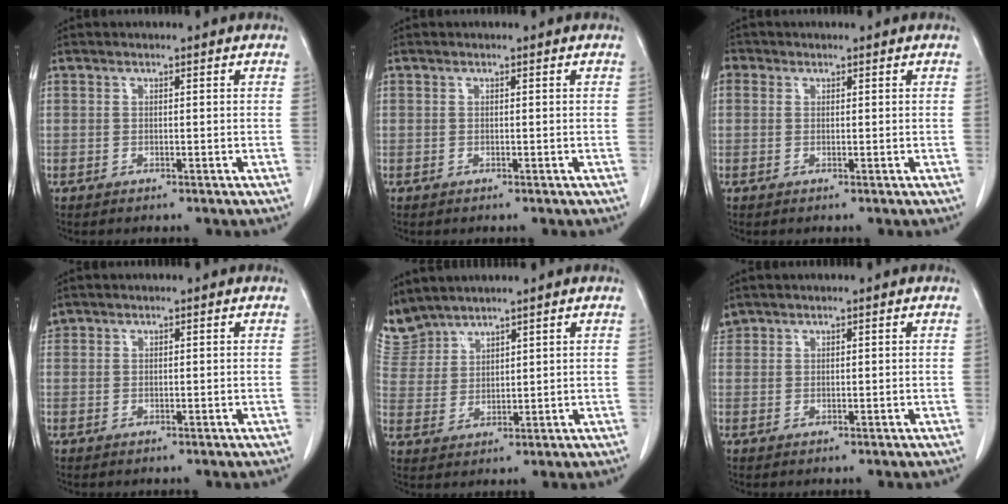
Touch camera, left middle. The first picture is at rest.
{"total": 0.0}
{"total": 1.3, "force": [0.5, 1.2, 0.2], "torque": [0.004, 0.004, 0.005]}
{"total": 1.0, "force": [0.8, 0.6, -0.2], "torque": [0.004, 0.013, 0.016]}
{"total": 6.0, "force": [5.9, 1.0, -0.4], "torque": [-0.003, 0.005, 0.135]}
{"total": 1.4, "force": [1.3, 0.5, -0.3], "torque": [0.005, 0.011, 0.027]}